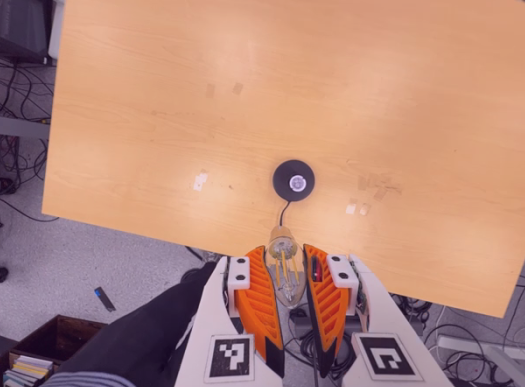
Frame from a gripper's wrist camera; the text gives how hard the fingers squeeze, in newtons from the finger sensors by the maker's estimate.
{"total": 21.6, "left": 27.0, "right": 16.1}